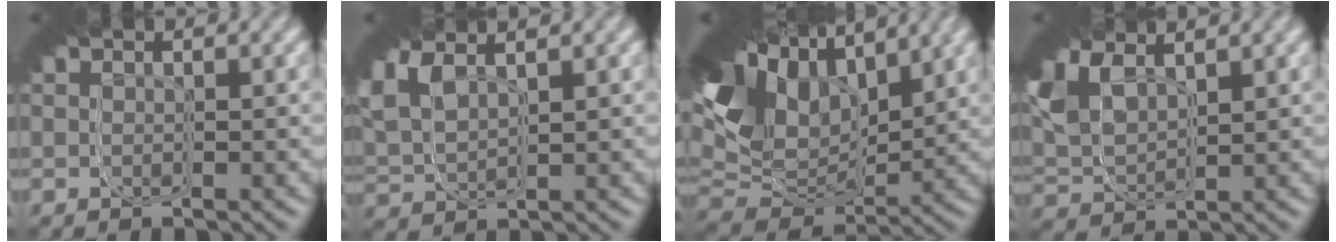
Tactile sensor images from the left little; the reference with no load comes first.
{"total": 6.4, "force": [1.7, 4.7, 4.0], "torque": [-0.103, 0.006, 0.018]}
{"total": 15.0, "force": [1.5, 8.6, 12.2], "torque": [-0.154, 0.037, -0.001]}
{"total": 7.9, "force": [1.3, 5.9, 5.1], "torque": [-0.103, 0.002, 0.011]}